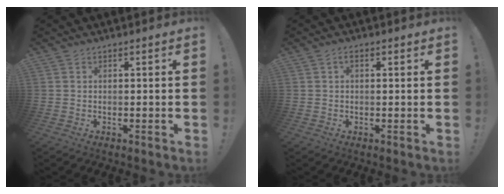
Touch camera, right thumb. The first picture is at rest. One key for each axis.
{"total": 1.8, "fx": 0.2, "fy": 1.0, "fz": 1.4, "tx": -0.024, "ty": 0.004, "tz": 0.002}